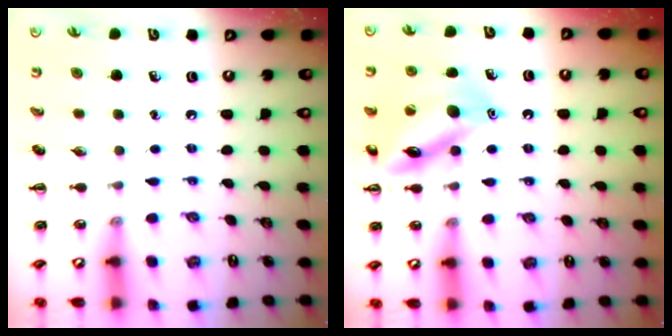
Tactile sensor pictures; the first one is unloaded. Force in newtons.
{"total": 12.8, "press": 12.8, "slide": 0.8}